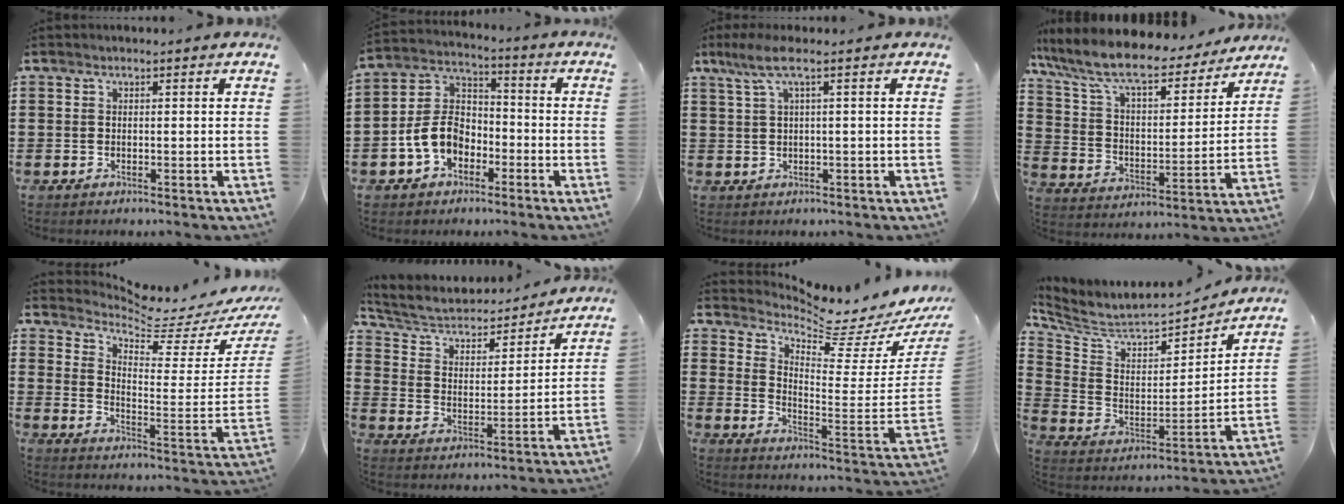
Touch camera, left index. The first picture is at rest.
{"total": 7.5, "force": [-3.0, 5.6, 4.0], "torque": [-0.121, 0.004, -0.069]}
{"total": 3.9, "force": [0.8, 0.7, 3.8], "torque": [-0.088, -0.002, 0.008]}
{"total": 9.9, "force": [8.7, 1.7, 4.5], "torque": [-0.125, -0.054, 0.149]}
{"total": 4.8, "force": [4.6, 0.1, 1.1], "torque": [-0.045, -0.053, 0.071]}
{"total": 5.0, "force": [4.3, 1.8, 1.6], "torque": [-0.057, -0.029, 0.067]}
{"total": 6.7, "force": [6.3, 0.2, 2.4], "torque": [-0.058, -0.074, 0.097]}
{"total": 5.8, "force": [5.3, 1.8, 1.5], "torque": [-0.063, -0.047, 0.085]}